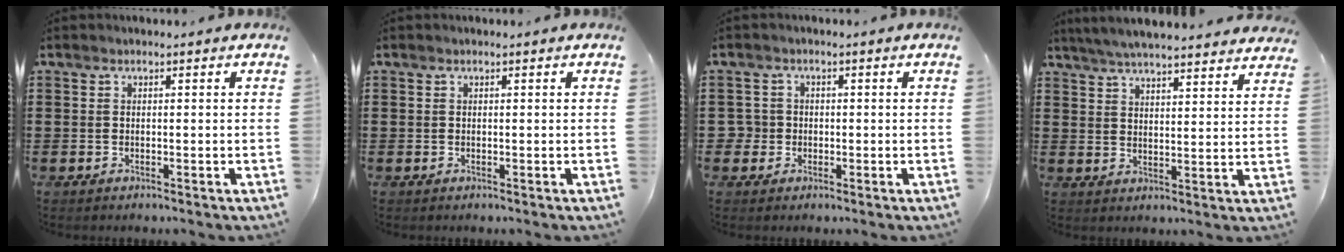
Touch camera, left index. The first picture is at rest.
{"total": 0.0}
{"total": 2.2, "force": [-0.4, 2.2, 0.3], "torque": [-0.024, 0.001, -0.015]}
{"total": 5.5, "force": [5.3, -0.3, 1.4], "torque": [-0.045, -0.025, 0.094]}